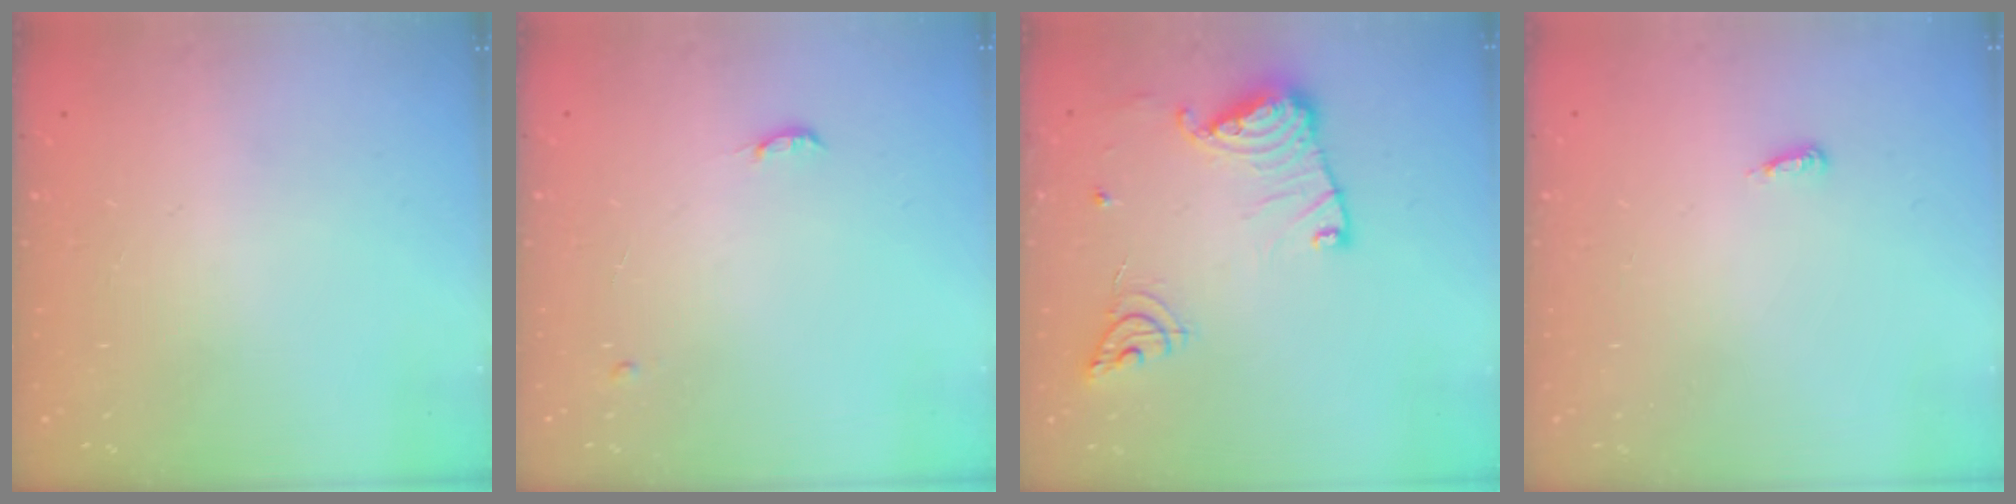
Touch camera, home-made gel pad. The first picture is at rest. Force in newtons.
{"total": 7.8, "press": 4.4, "slide": 6.4}
{"total": 15.6, "press": 15.5, "slide": 1.5}
{"total": 3.7, "press": 3.7, "slide": 0.2}